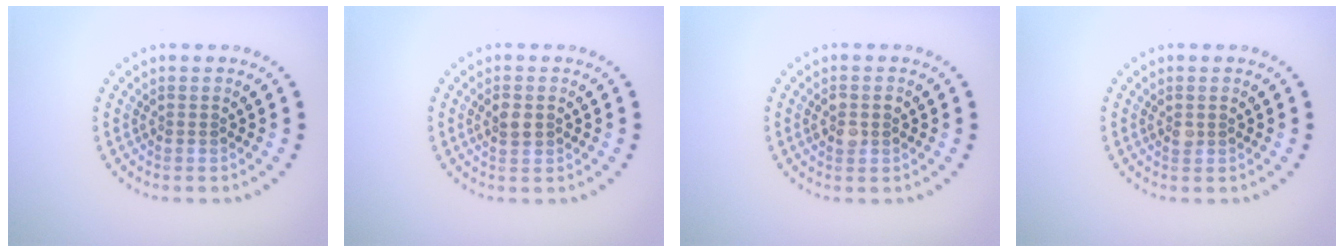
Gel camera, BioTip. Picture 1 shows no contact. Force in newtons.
{"total": 1.6, "press": 1.6, "slide": 0.3}
{"total": 2.1, "press": 2.1, "slide": 0.1}
{"total": 0.5, "press": 0.4, "slide": 0.3}